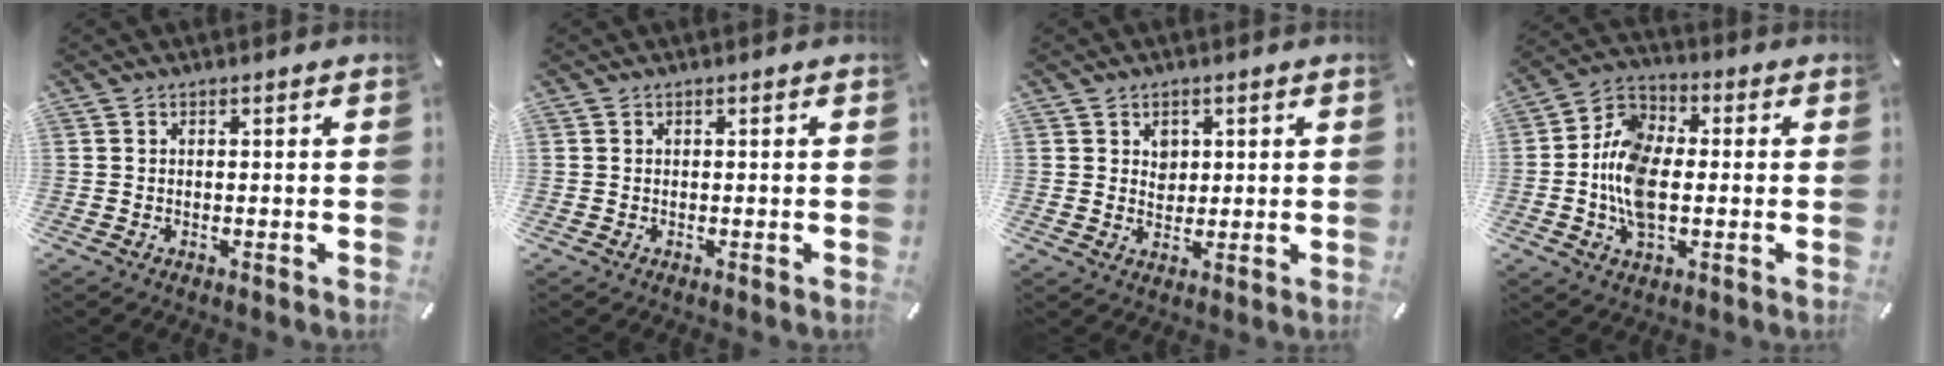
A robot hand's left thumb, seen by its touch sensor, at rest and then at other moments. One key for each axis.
{"total": 0.0}
{"total": 3.3, "fx": 1.1, "fy": 3.0, "fz": 0.9, "tx": 0.000, "ty": -0.004, "tz": 0.015}
{"total": 11.9, "fx": -2.2, "fy": 7.6, "fz": 8.9, "tx": -0.203, "ty": 0.007, "tz": -0.041}